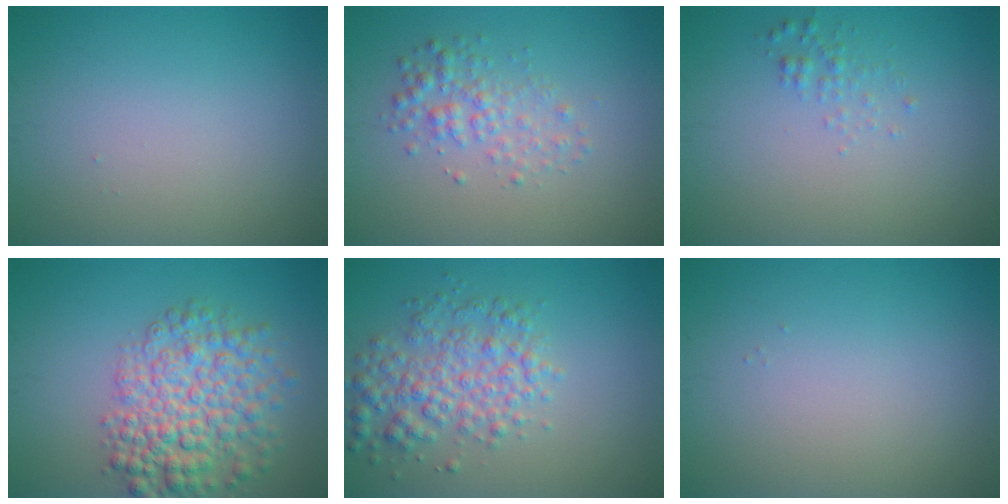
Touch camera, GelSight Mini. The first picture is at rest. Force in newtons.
{"total": 2.5, "press": 2.5, "slide": 0.0}
{"total": 1.1, "press": 1.1, "slide": 0.0}
{"total": 7.0, "press": 7.0, "slide": 0.2}
{"total": 4.5, "press": 4.5, "slide": 0.1}
{"total": 0.0}